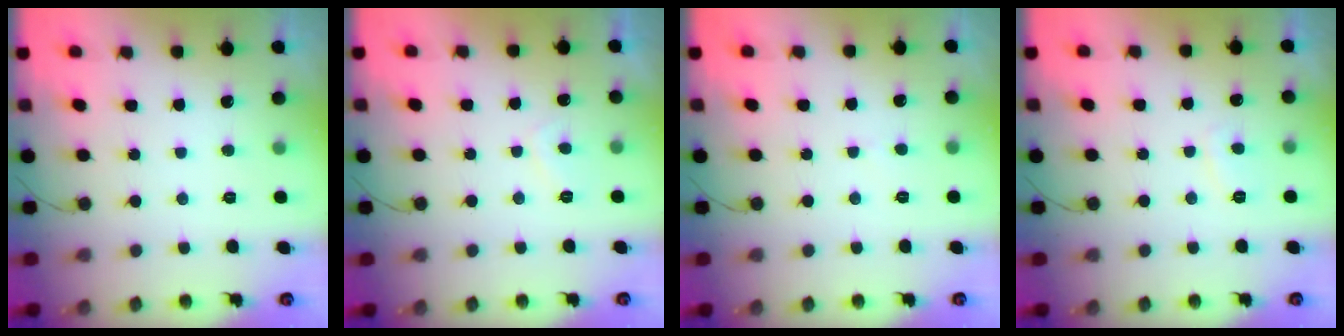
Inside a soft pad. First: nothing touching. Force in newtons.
{"total": 2.3, "press": 2.2, "slide": 0.7}
{"total": 2.1, "press": 2.1, "slide": 0.2}
{"total": 2.8, "press": 2.7, "slide": 0.8}